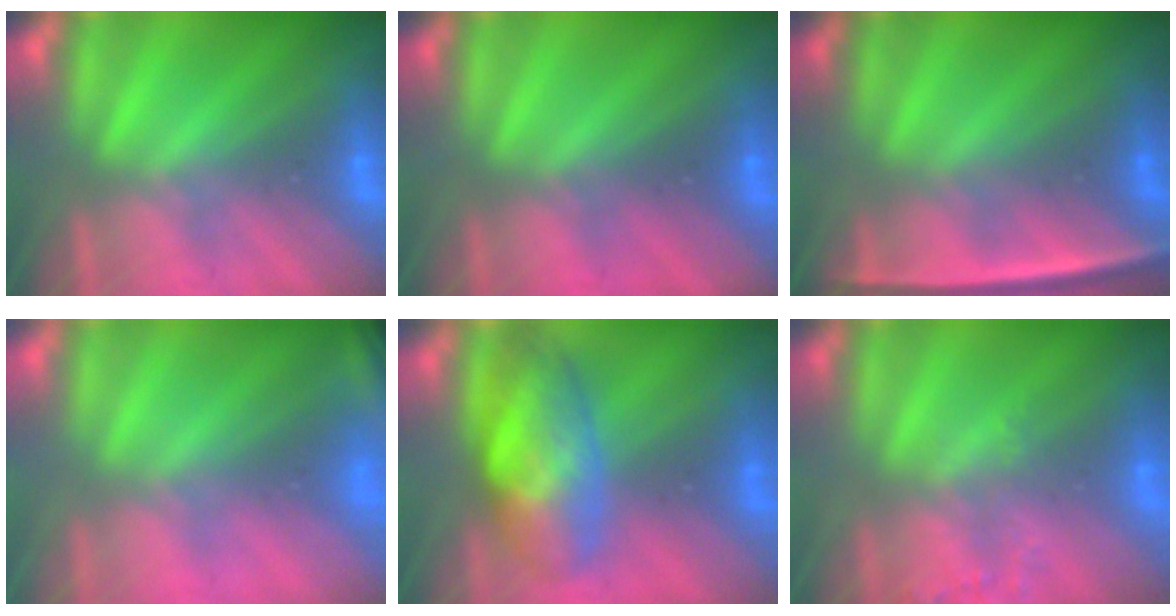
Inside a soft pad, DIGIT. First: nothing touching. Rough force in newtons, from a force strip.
{"total": 2.2}
{"total": 2.4}
{"total": 2.4}
{"total": 7.8}
{"total": 1.9}